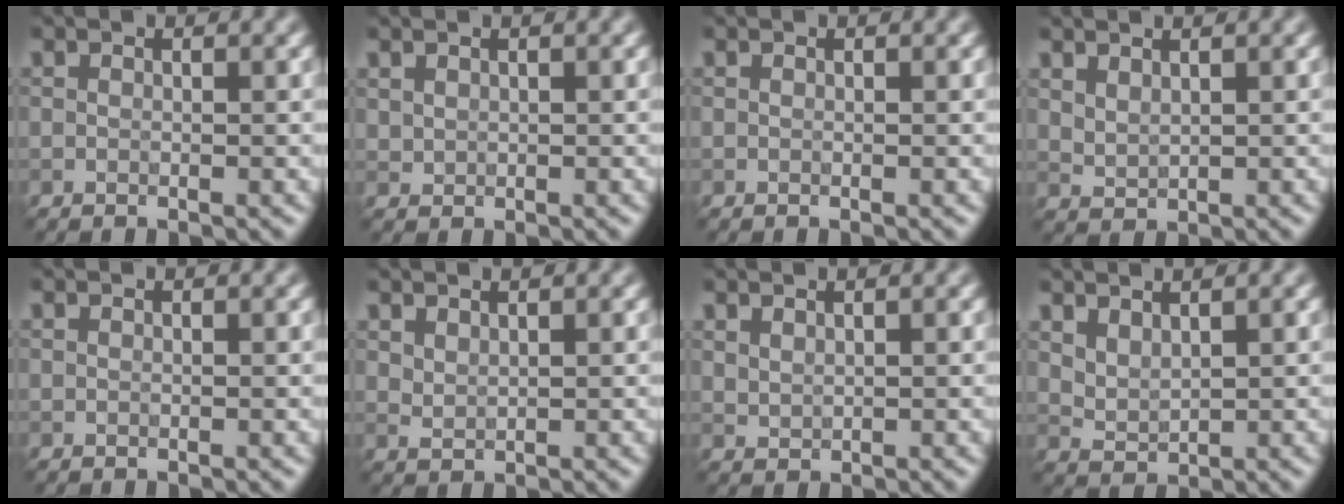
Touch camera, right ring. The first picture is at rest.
{"total": 0.7, "force": [0.5, 0.5, 0.1], "torque": [-0.002, -0.002, 0.017]}
{"total": 0.0}
{"total": 1.3, "force": [1.1, 0.5, 0.5], "torque": [-0.015, -0.001, 0.028]}
{"total": 0.0}
{"total": 1.2, "force": [1.0, 0.4, 0.4], "torque": [-0.013, -0.002, 0.025]}
{"total": 1.0, "force": [0.8, 0.4, 0.3], "torque": [-0.011, -0.002, 0.023]}
{"total": 2.0, "force": [1.5, 0.9, 1.0], "torque": [-0.023, -0.001, 0.035]}